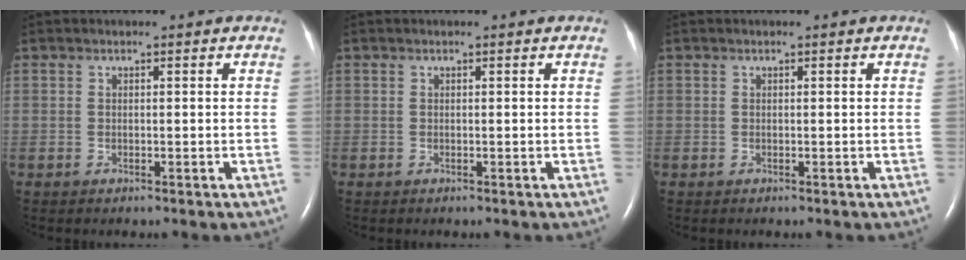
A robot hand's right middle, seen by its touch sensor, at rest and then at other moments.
{"total": 0.0}
{"total": 0.0}